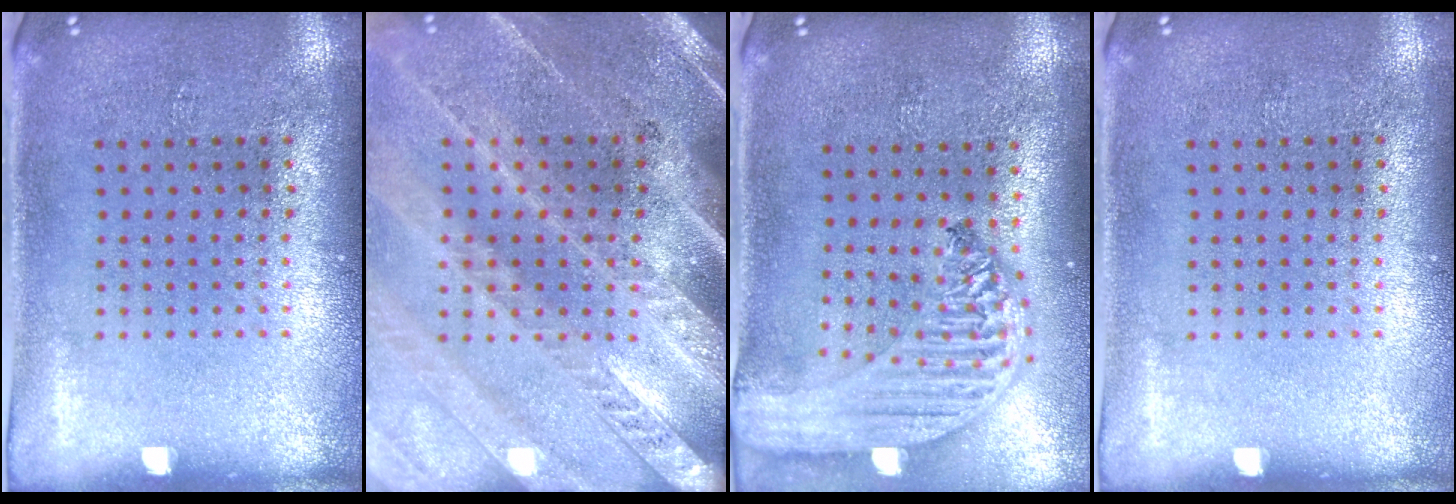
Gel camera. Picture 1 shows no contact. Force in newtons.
{"total": 3.3, "press": 2.9, "slide": 1.7}
{"total": 3.0, "press": 2.4, "slide": 1.9}
{"total": 0.0}